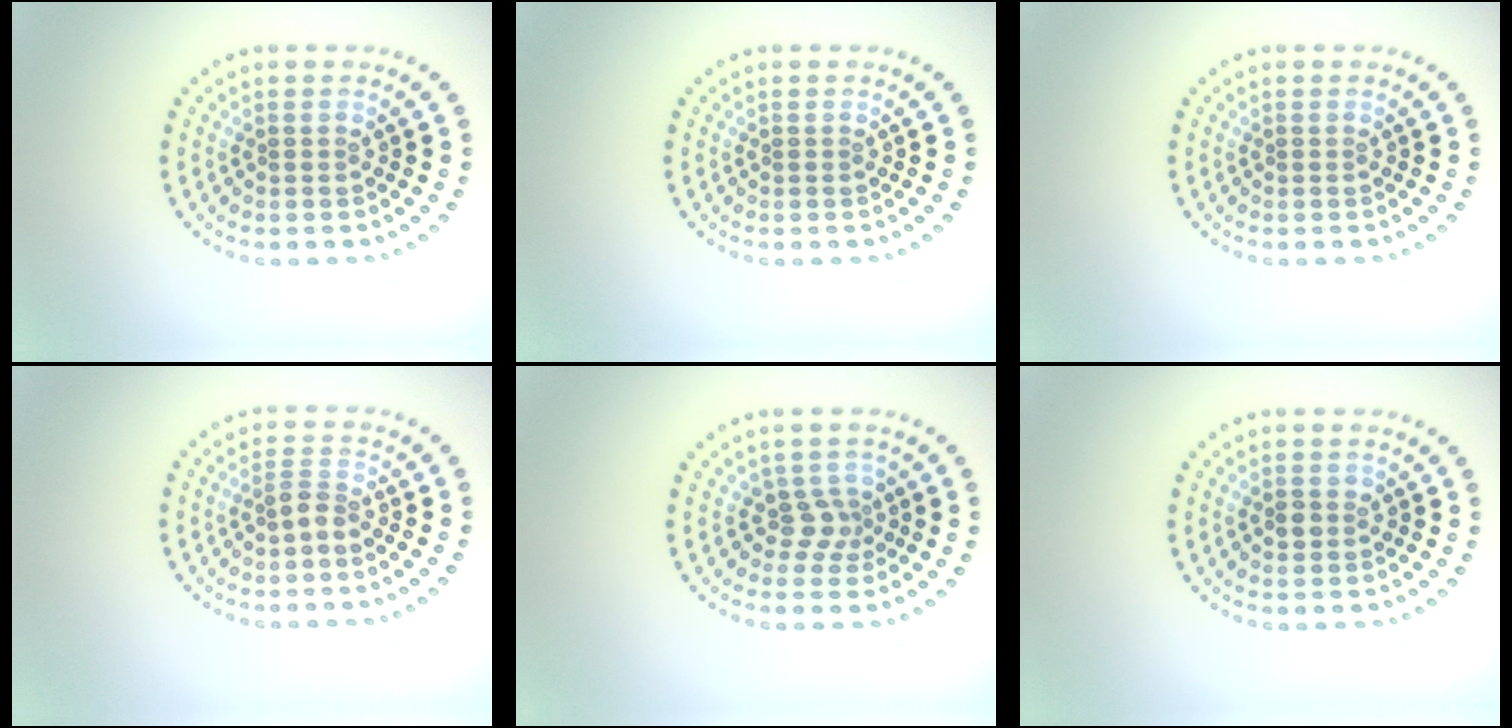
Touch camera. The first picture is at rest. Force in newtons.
{"total": 0.0}
{"total": 0.0}
{"total": 1.7, "press": 1.2, "slide": 1.1}
{"total": 2.1, "press": 1.4, "slide": 1.5}
{"total": 1.1, "press": 1.0, "slide": 0.3}